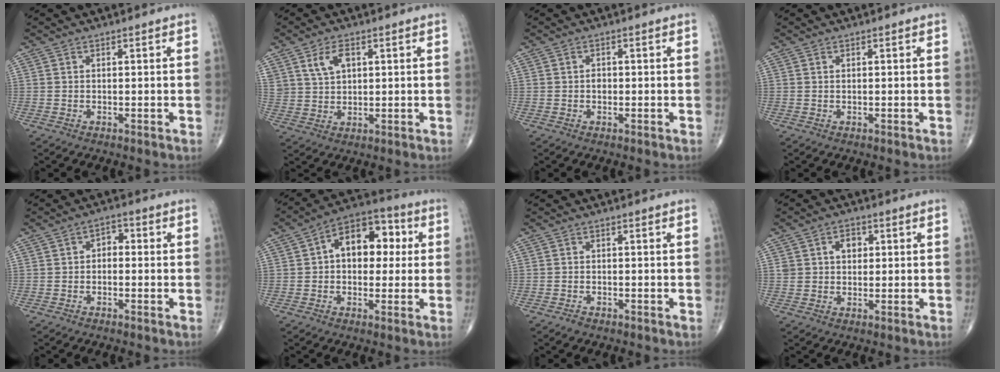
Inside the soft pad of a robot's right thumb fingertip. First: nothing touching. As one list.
[{"total": 5.6, "force": [2.5, 3.4, 3.7], "torque": [-0.060, -0.009, 0.052]}, {"total": 1.2, "force": [-0.1, 0.9, 0.8], "torque": [-0.010, 0.002, -0.003]}, {"total": 0.0}, {"total": 2.9, "force": [-0.2, 2.1, 2.0], "torque": [-0.013, 0.014, -0.016]}, {"total": 12.8, "force": [2.1, 8.3, 9.5], "torque": [-0.103, 0.030, 0.019]}, {"total": 1.2, "force": [-0.9, 0.7, 0.3], "torque": [-0.009, 0.003, -0.015]}, {"total": 4.4, "force": [1.2, 3.3, 2.6], "torque": [-0.022, 0.002, 0.018]}]